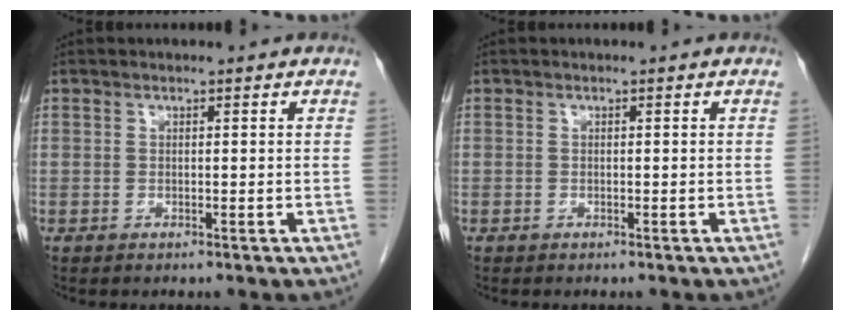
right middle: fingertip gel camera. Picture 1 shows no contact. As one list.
[{"total": 0.0}]